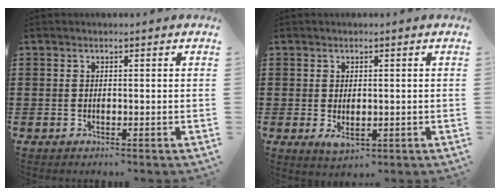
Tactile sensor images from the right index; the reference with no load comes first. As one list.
[{"total": 2.1, "force": [-0.3, 1.1, 1.8], "torque": [-0.034, -0.001, -0.005]}]